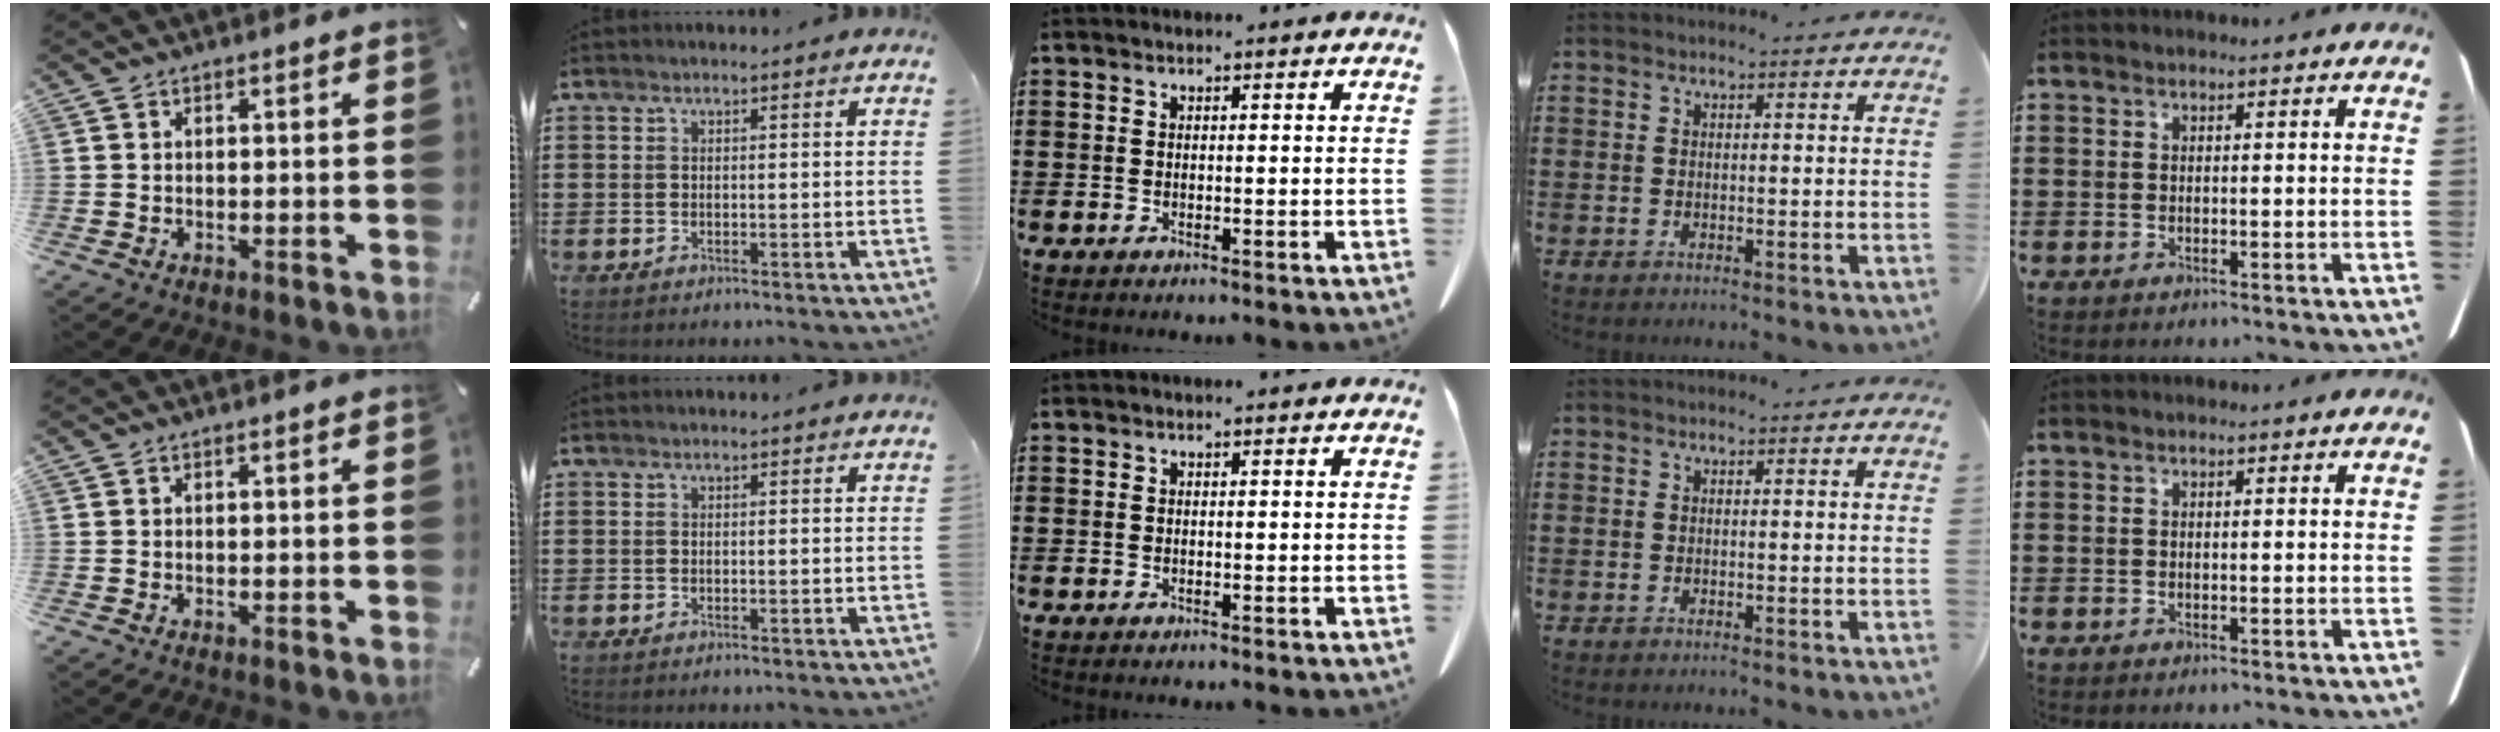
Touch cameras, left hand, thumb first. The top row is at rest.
{}